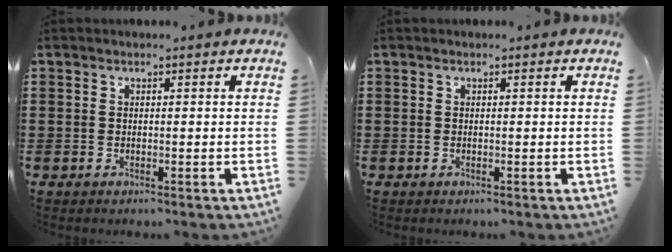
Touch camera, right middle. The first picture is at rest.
{"total": 0.0}